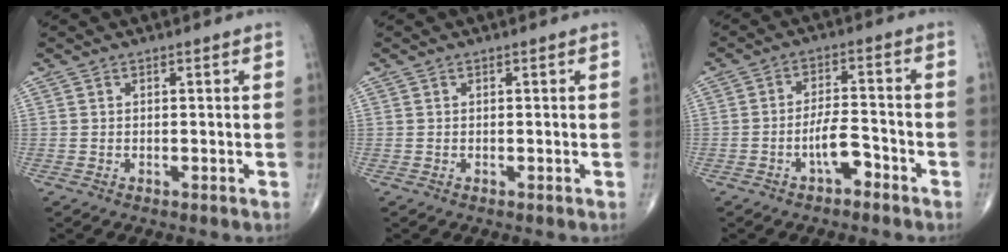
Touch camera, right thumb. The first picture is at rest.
{"total": 0.0}
{"total": 5.6, "force": [-3.0, 2.3, 4.2], "torque": [-0.068, 0.032, -0.051]}